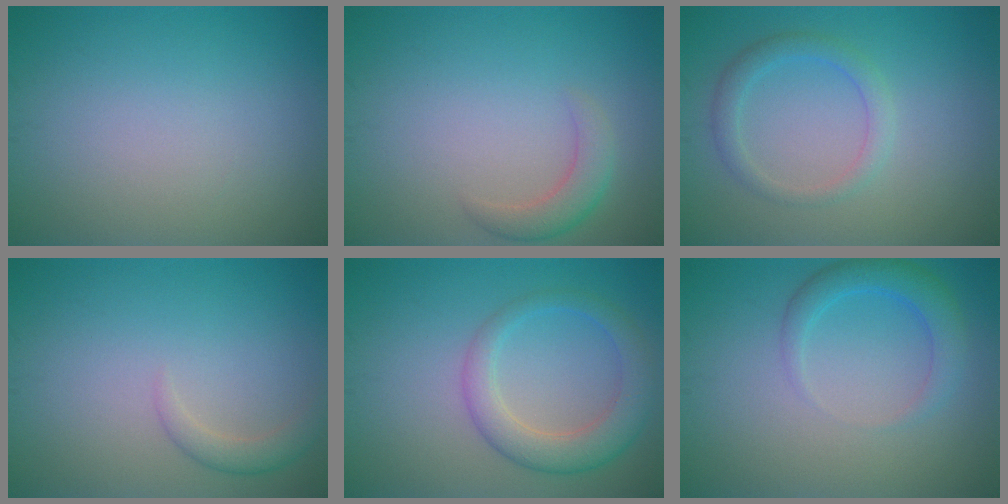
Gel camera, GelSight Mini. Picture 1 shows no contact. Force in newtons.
{"total": 2.4, "press": 2.4, "slide": 0.2}
{"total": 2.3, "press": 2.3, "slide": 0.2}
{"total": 1.7, "press": 1.7, "slide": 0.1}
{"total": 4.3, "press": 4.3, "slide": 0.2}
{"total": 2.9, "press": 2.9, "slide": 0.2}